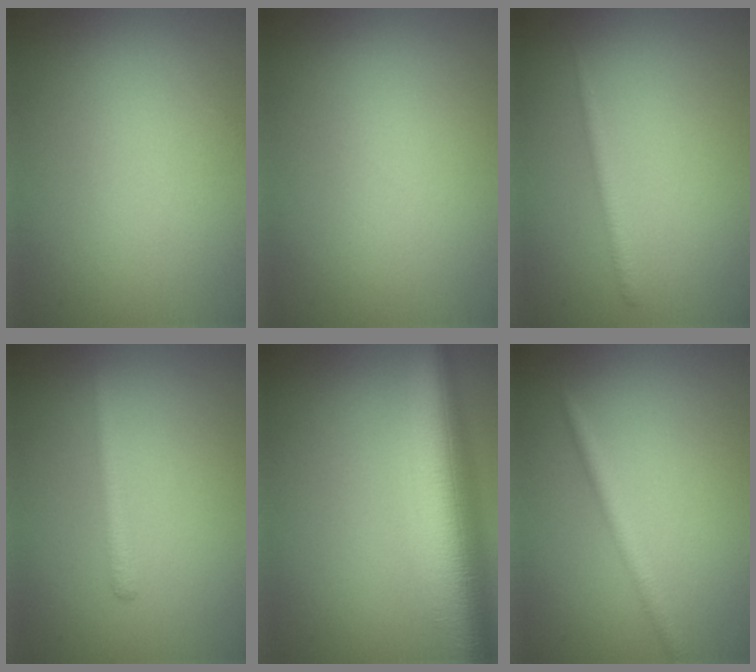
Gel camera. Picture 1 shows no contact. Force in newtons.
{"total": 0.0}
{"total": 1.0, "press": 1.0, "slide": 0.1}
{"total": 1.3, "press": 1.3, "slide": 0.1}
{"total": 11.0, "press": 11.0, "slide": 0.7}
{"total": 2.0, "press": 2.0, "slide": 0.1}